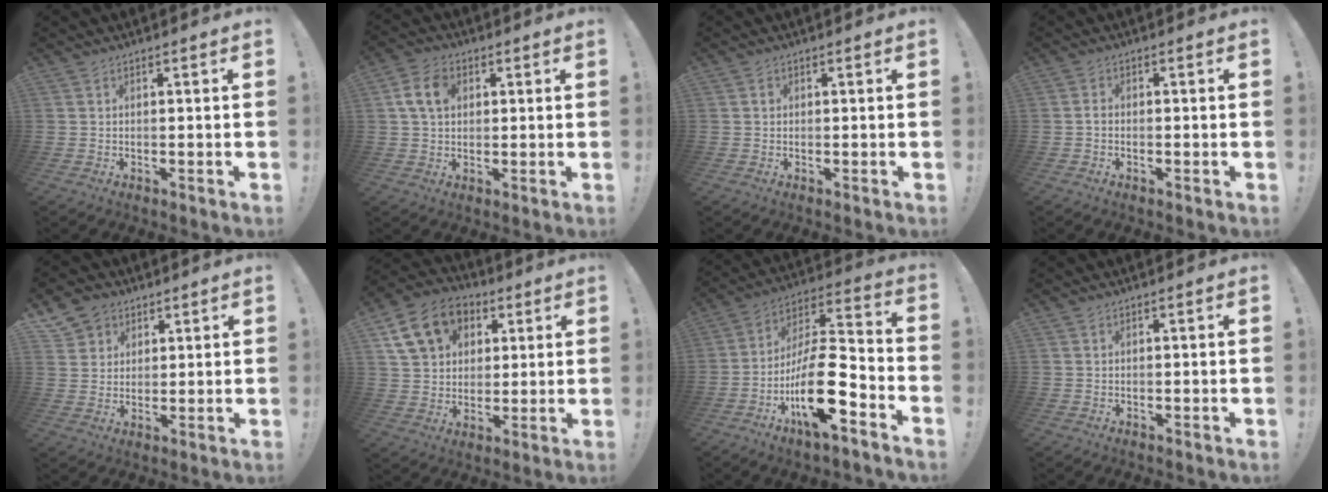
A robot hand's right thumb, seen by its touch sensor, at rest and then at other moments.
{"total": 8.6, "force": [2.4, 6.1, 5.5], "torque": [-0.093, 0.010, 0.046]}
{"total": 0.9, "force": [0.0, 0.8, 0.3], "torque": [0.004, 0.001, -0.002]}
{"total": 1.1, "force": [-0.8, 0.5, 0.6], "torque": [-0.014, 0.006, -0.014]}
{"total": 6.7, "force": [3.8, 5.4, 1.1], "torque": [-0.014, -0.025, 0.076]}
{"total": 16.0, "force": [6.8, 12.2, 7.8], "torque": [-0.105, -0.021, 0.133]}
{"total": 20.3, "force": [-8.3, 7.0, 17.2], "torque": [-0.315, 0.044, -0.133]}
{"total": 0.0}